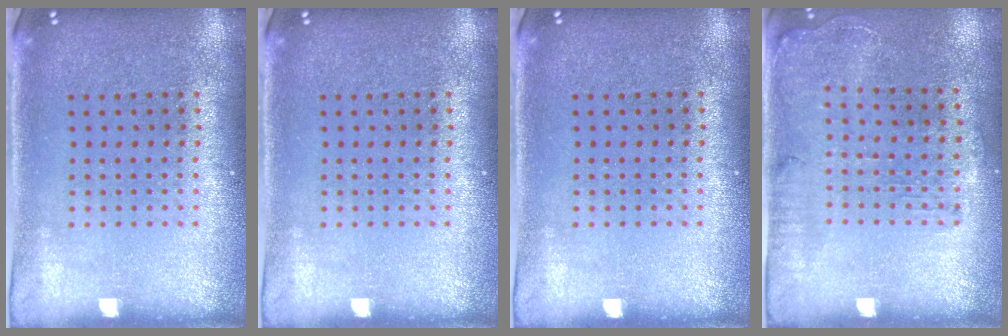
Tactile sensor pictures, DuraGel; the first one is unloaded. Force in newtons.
{"total": 0.0}
{"total": 0.0}
{"total": 1.2, "press": 1.2, "slide": 0.3}